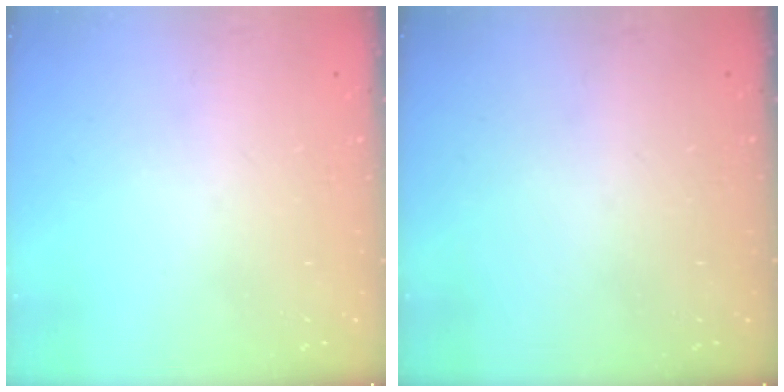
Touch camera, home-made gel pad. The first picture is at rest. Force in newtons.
{"total": 0.0}